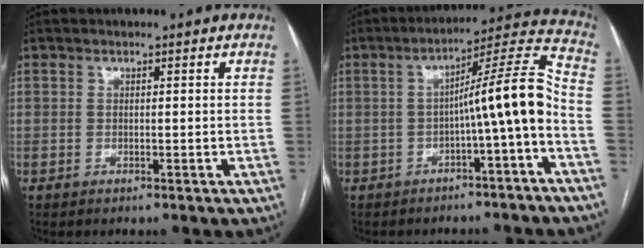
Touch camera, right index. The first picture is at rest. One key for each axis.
{"total": 10.6, "fx": -3.0, "fy": -0.7, "fz": 10.2, "tx": -0.141, "ty": 0.031, "tz": -0.046}